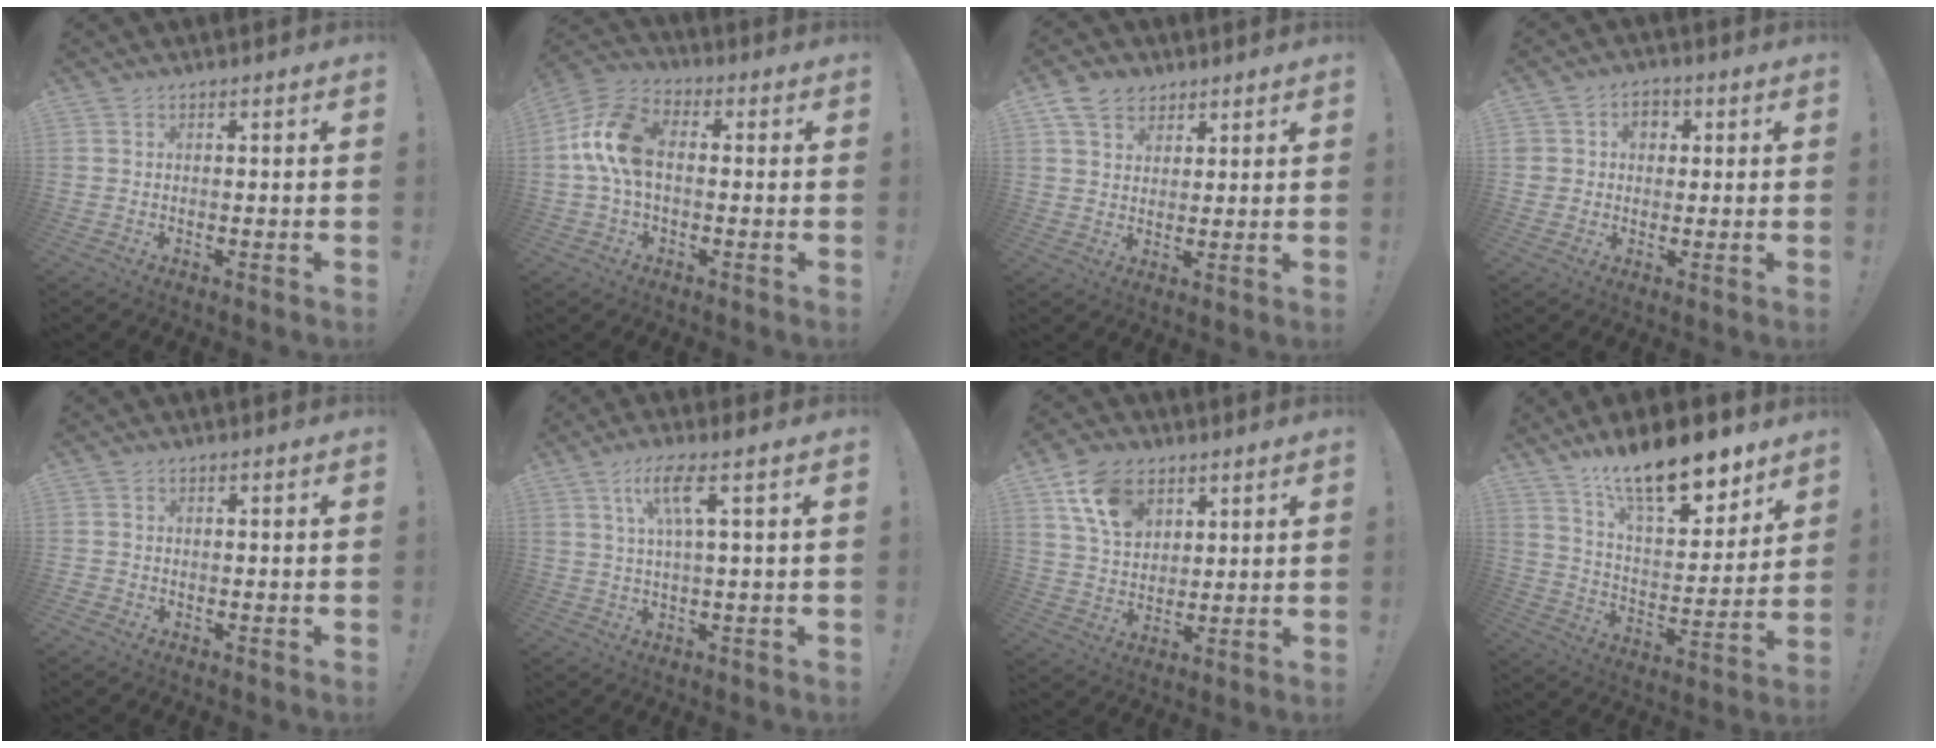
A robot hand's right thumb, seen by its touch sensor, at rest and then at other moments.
{"total": 13.4, "force": [0.4, 8.0, 10.8], "torque": [-0.205, 0.010, 0.009]}
{"total": 8.1, "force": [4.8, 5.9, 2.8], "torque": [-0.043, -0.020, 0.094]}
{"total": 5.1, "force": [0.8, 4.8, 1.6], "torque": [-0.027, 0.002, 0.015]}
{"total": 0.9, "force": [-0.4, 0.8, 0.2], "torque": [-0.002, 0.004, -0.008]}
{"total": 8.0, "force": [2.7, 0.5, 7.5], "torque": [-0.147, 0.006, 0.041]}
{"total": 12.7, "force": [6.5, 8.8, 6.4], "torque": [-0.107, -0.022, 0.127]}
{"total": 18.2, "force": [13.8, 6.2, 10.1], "torque": [-0.163, -0.094, 0.239]}